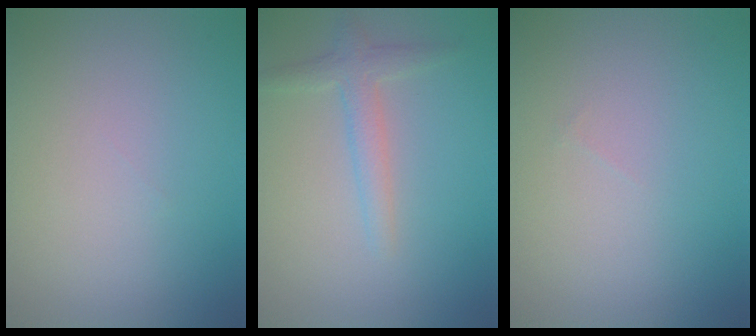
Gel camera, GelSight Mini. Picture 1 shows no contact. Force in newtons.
{"total": 2.3, "press": 2.3, "slide": 0.1}
{"total": 0.0}